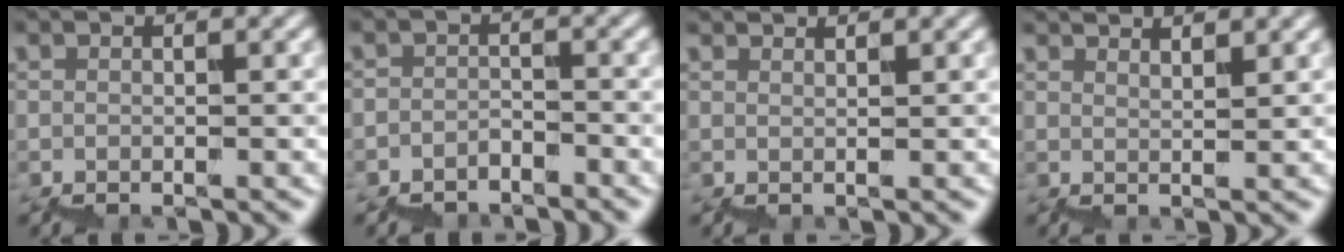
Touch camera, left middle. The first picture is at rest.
{"total": 1.6, "force": [-1.5, 0.5, -0.4], "torque": [-0.003, 0.004, -0.020]}
{"total": 0.8, "force": [0.8, 0.1, 0.1], "torque": [0.002, 0.000, 0.013]}
{"total": 2.9, "force": [2.3, 0.9, 1.6], "torque": [-0.002, 0.010, 0.033]}